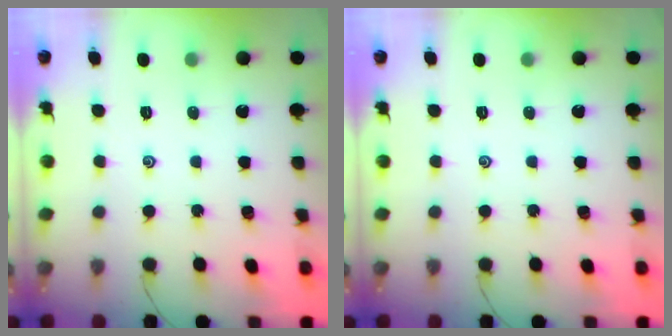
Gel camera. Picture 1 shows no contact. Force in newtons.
{"total": 0.0}